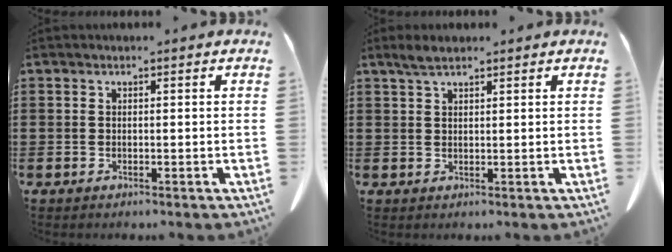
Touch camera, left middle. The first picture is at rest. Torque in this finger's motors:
{"motor_torque": [0.06, -0.02, 0.04, 0.01]}